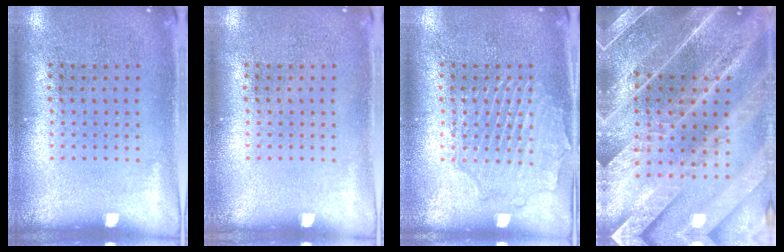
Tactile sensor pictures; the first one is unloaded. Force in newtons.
{"total": 0.0}
{"total": 2.1, "press": 2.1, "slide": 0.2}
{"total": 4.9, "press": 4.2, "slide": 2.4}